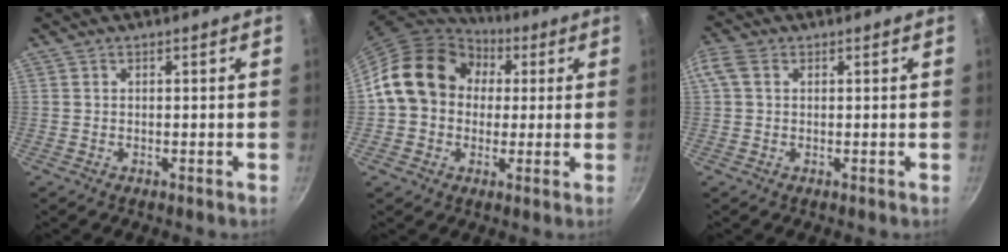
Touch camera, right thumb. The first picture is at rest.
{"total": 16.9, "force": [2.7, 13.9, 9.2], "torque": [-0.131, 0.032, 0.031]}
{"total": 3.5, "force": [1.0, 2.5, 2.3], "torque": [-0.051, 0.013, 0.017]}